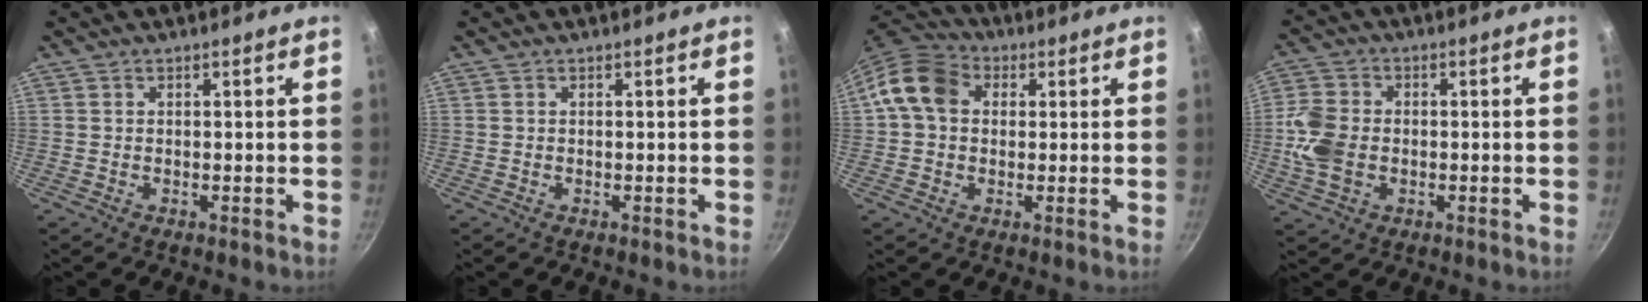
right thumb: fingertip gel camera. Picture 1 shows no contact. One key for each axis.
{"total": 0.0}
{"total": 9.6, "fx": 1.7, "fy": 7.7, "fz": 5.6, "tx": -0.076, "ty": 0.021, "tz": 0.010}
{"total": 8.7, "fx": -1.0, "fy": 6.4, "fz": 5.7, "tx": -0.108, "ty": 0.005, "tz": -0.027}